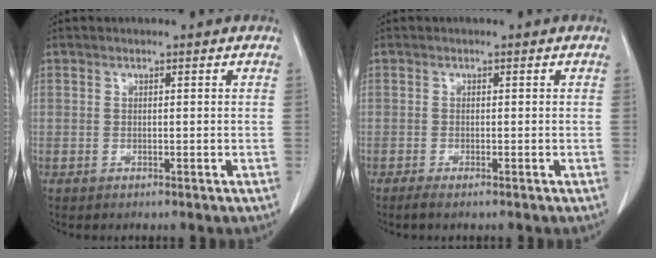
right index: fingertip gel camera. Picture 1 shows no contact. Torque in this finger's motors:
{"motor_torque": [-0.01, 0.03, 0.11, 0.02]}